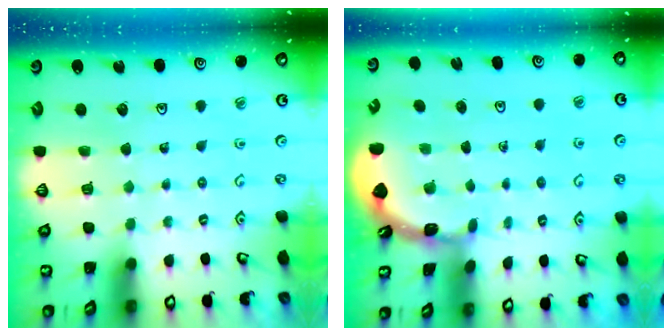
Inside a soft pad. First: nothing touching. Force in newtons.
{"total": 1.8, "press": 1.8, "slide": 0.1}